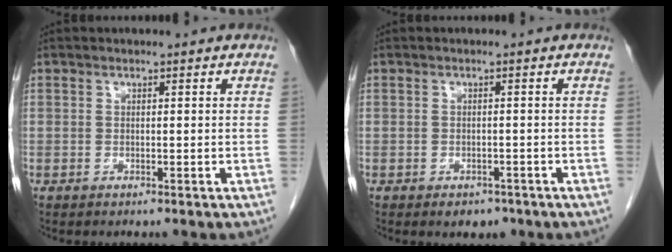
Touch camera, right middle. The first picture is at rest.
{"total": 2.4, "force": [-1.6, 1.5, 1.0], "torque": [-0.008, 0.002, -0.012]}